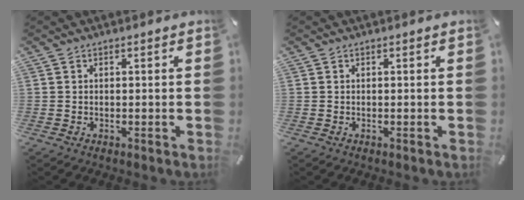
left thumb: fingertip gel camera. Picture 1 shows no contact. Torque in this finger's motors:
{"motor_torque": [0.00, 0.00, 0.00, 0.00, 0.00]}